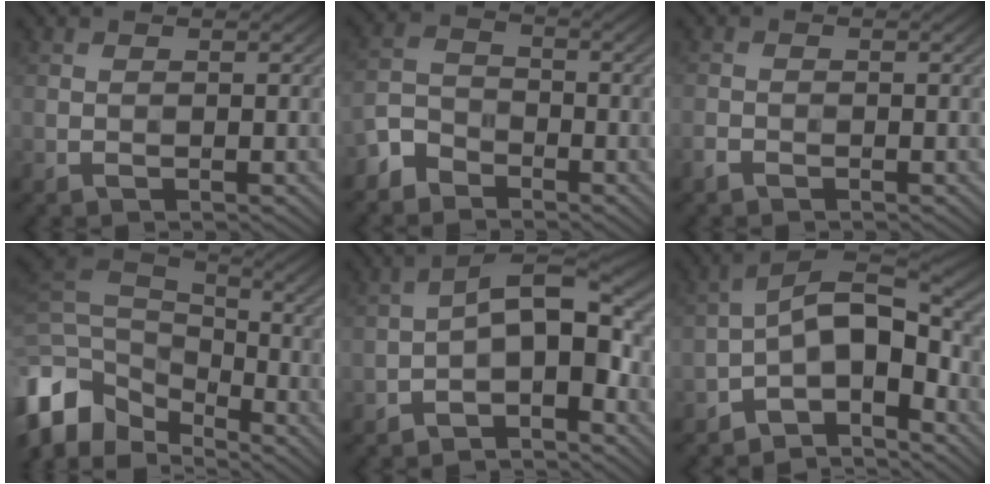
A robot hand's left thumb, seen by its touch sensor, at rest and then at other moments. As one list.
[{"total": 4.3, "force": [-3.6, 2.2, 1.0], "torque": [-0.026, -0.009, -0.087]}, {"total": 1.2, "force": [-1.1, 0.4, 0.2], "torque": [-0.007, -0.007, -0.023]}, {"total": 11.7, "force": [-4.1, 8.3, 7.2], "torque": [-0.218, -0.005, -0.069]}, {"total": 8.7, "force": [-3.4, 3.2, 7.3], "torque": [-0.104, 0.004, -0.056]}, {"total": 11.1, "force": [-5.2, 4.8, 8.6], "torque": [-0.132, -0.002, -0.096]}]